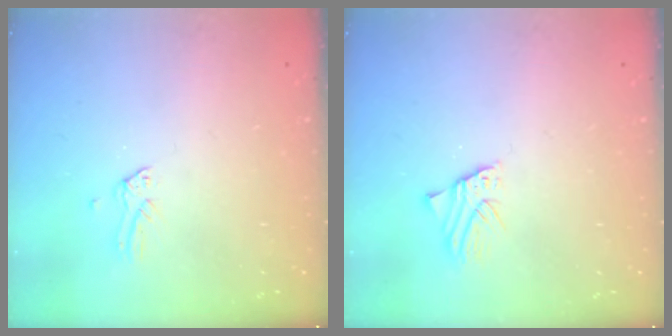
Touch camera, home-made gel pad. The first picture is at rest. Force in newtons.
{"total": 1.9, "press": 1.9, "slide": 0.2}